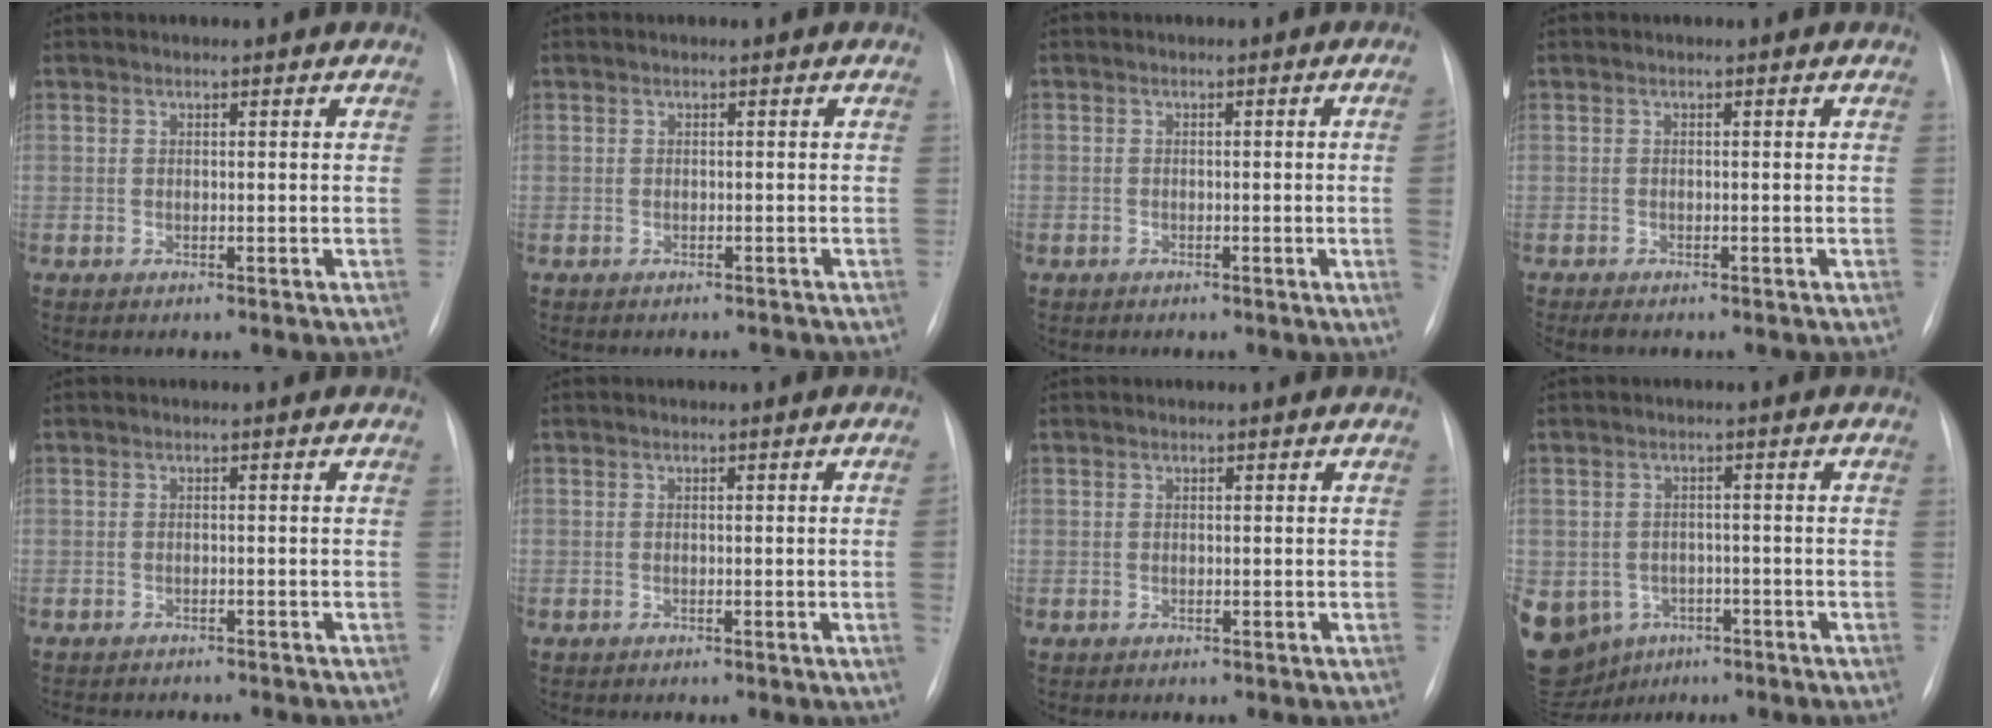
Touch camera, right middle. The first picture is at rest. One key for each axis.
{"total": 2.2, "fx": -2.1, "fy": 0.6, "fz": 0.4, "tx": 0.000, "ty": -0.007, "tz": -0.023}
{"total": 2.4, "fx": -0.5, "fy": -0.5, "fz": 2.3, "tx": -0.035, "ty": 0.000, "tz": -0.006}
{"total": 2.0, "fx": -1.6, "fy": 0.6, "fz": 1.0, "tx": -0.017, "ty": -0.005, "tz": -0.020}
{"total": 5.9, "fx": -5.3, "fy": 1.6, "fz": 1.8, "tx": -0.020, "ty": -0.001, "tz": -0.066}
{"total": 1.8, "fx": -0.2, "fy": -0.6, "fz": 1.6, "tx": -0.023, "ty": -0.002, "tz": 0.000}
{"total": 0.0}
{"total": 18.1, "fx": -7.9, "fy": 14.8, "fz": 6.7, "tx": -0.214, "ty": 0.006, "tz": -0.097}